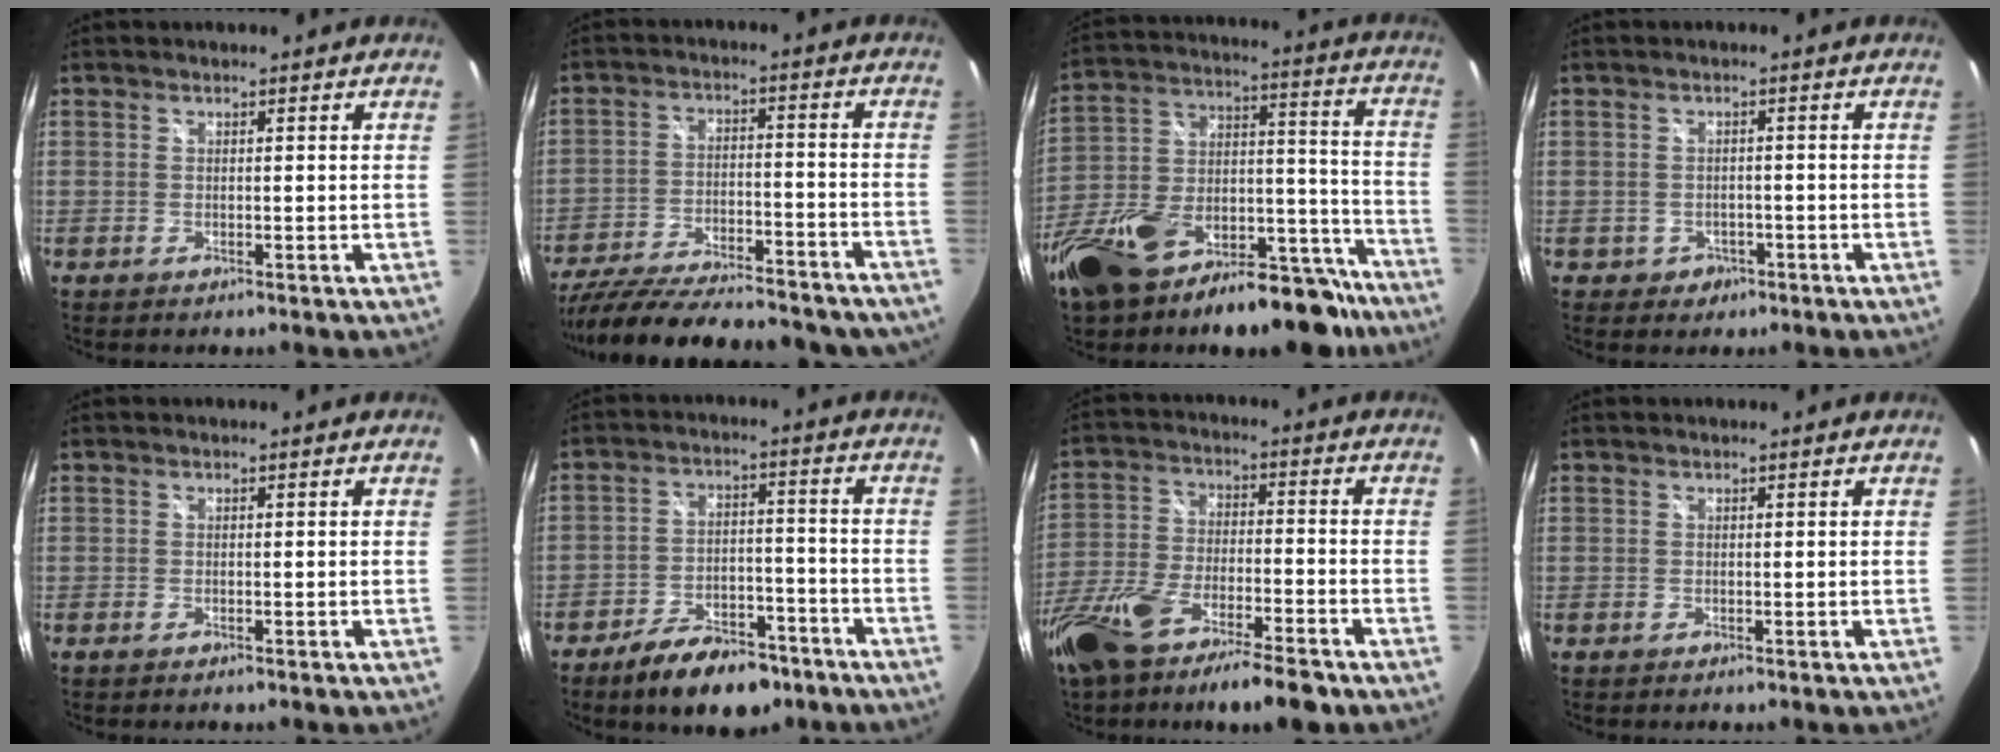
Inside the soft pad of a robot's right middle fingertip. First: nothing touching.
{"total": 28.0, "force": [-23.7, 7.4, 12.9], "torque": [-0.243, -0.042, -0.328]}
{"total": 26.1, "force": [-17.5, 12.3, 14.9], "torque": [-0.253, 0.032, -0.256]}
{"total": 2.6, "force": [-1.0, 2.3, 0.4], "torque": [-0.015, 0.002, -0.010]}
{"total": 0.5, "force": [-0.4, 0.1, 0.3], "torque": [-0.005, -0.002, -0.009]}
{"total": 12.5, "force": [-9.1, 5.7, 6.4], "torque": [-0.122, 0.010, -0.132]}
{"total": 17.9, "force": [-12.9, 4.5, 11.5], "torque": [-0.245, -0.046, -0.229]}
{"total": 0.0}